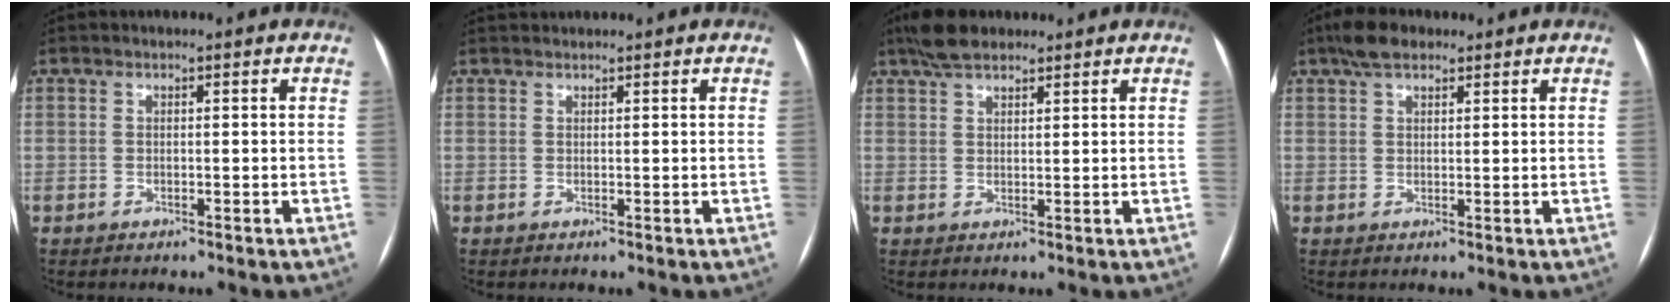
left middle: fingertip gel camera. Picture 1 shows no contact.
{"total": 1.2, "force": [1.2, 0.0, 0.1], "torque": [-0.005, 0.020, 0.027]}
{"total": 5.1, "force": [4.1, 1.8, 2.5], "torque": [-0.057, 0.020, 0.077]}
{"total": 4.6, "force": [3.3, 1.9, 2.5], "torque": [-0.054, 0.019, 0.060]}